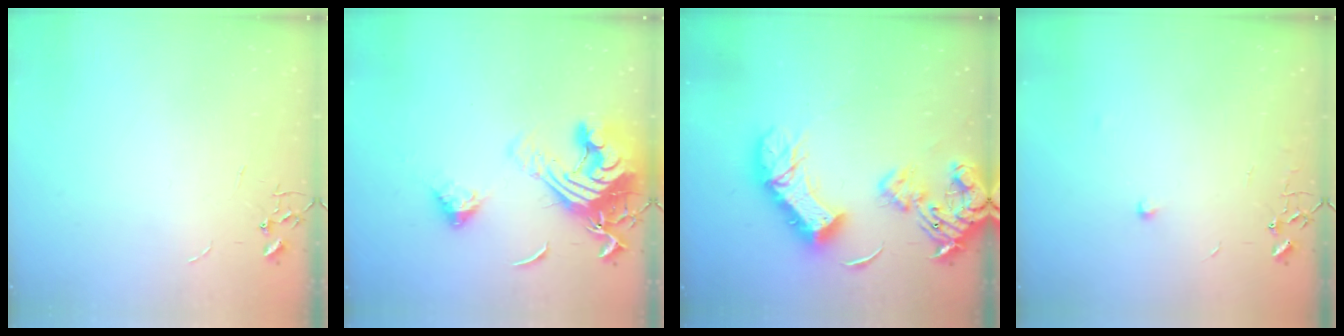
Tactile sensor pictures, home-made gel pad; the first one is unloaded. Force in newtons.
{"total": 20.9, "press": 20.7, "slide": 2.4}
{"total": 21.9, "press": 21.7, "slide": 2.7}
{"total": 6.2, "press": 6.2, "slide": 0.5}